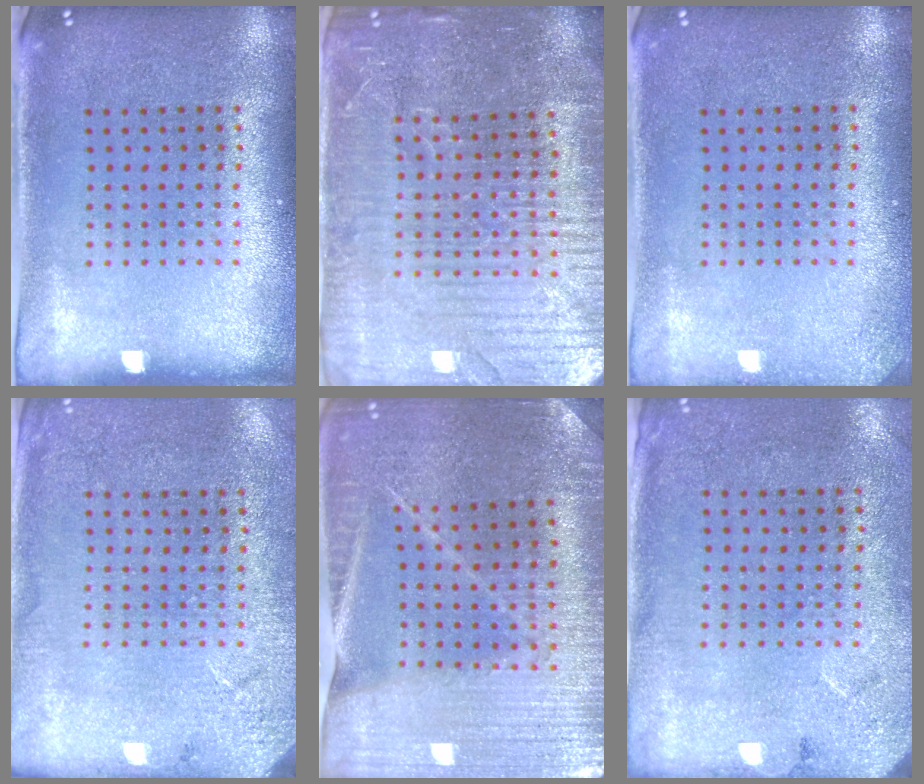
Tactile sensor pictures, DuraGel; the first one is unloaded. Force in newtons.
{"total": 4.9, "press": 4.5, "slide": 1.9}
{"total": 1.2, "press": 1.2, "slide": 0.1}
{"total": 2.6, "press": 2.5, "slide": 0.8}
{"total": 3.0, "press": 3.0, "slide": 0.3}
{"total": 2.7, "press": 2.2, "slide": 1.6}